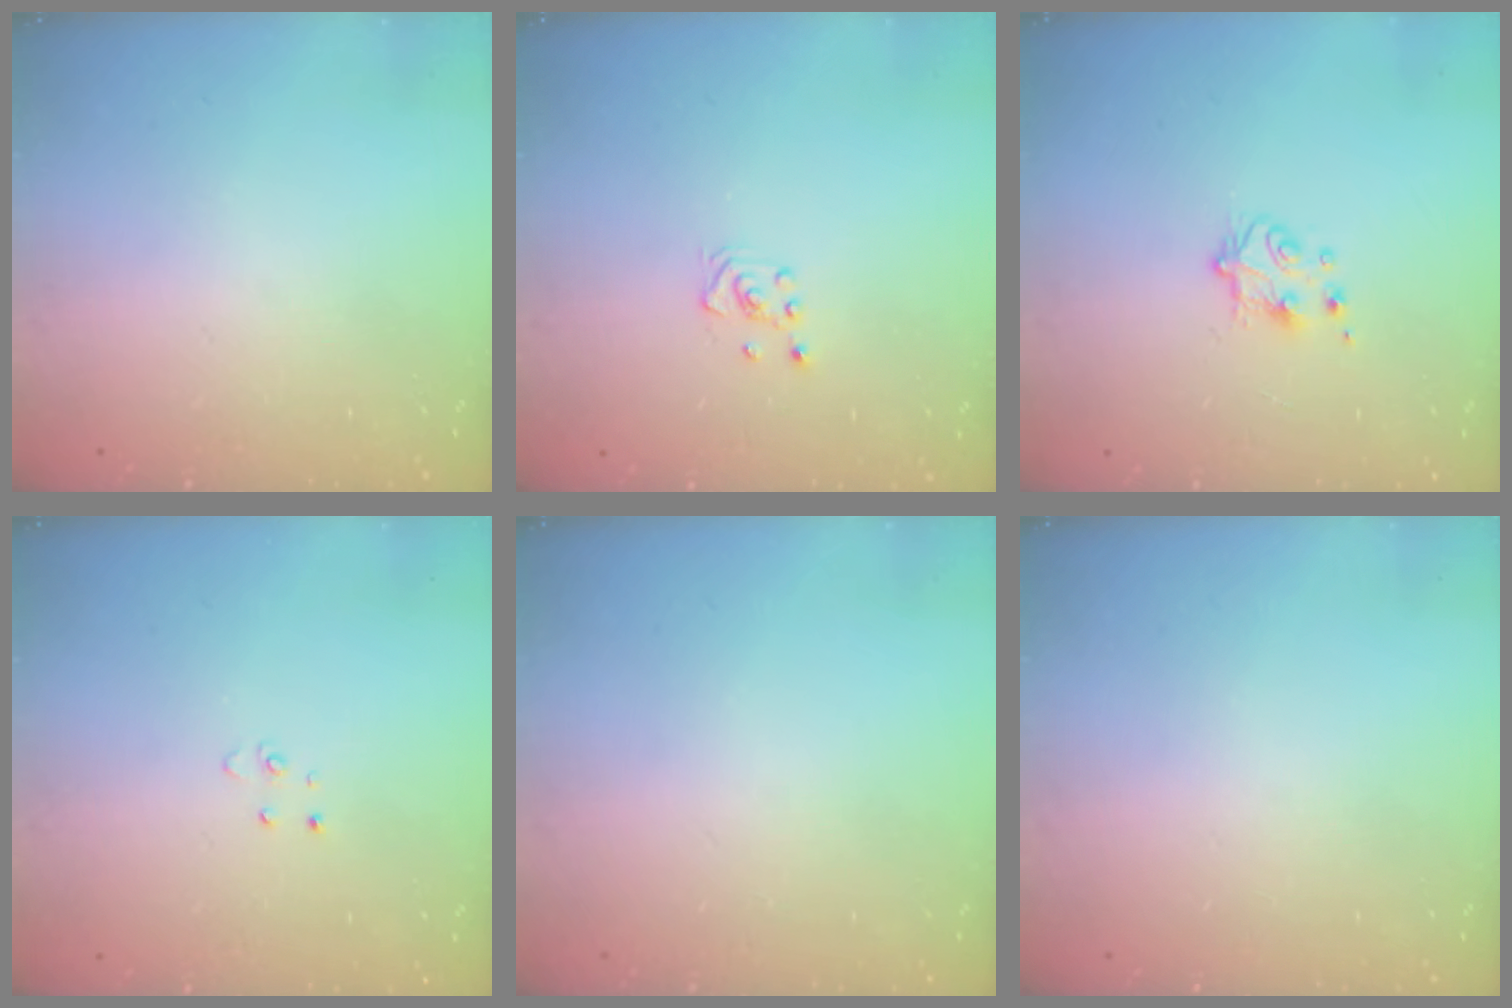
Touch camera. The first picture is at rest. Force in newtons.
{"total": 2.6, "press": 2.4, "slide": 1.0}
{"total": 5.3, "press": 5.2, "slide": 0.6}
{"total": 2.6, "press": 2.6, "slide": 0.2}
{"total": 0.0}
{"total": 0.0}